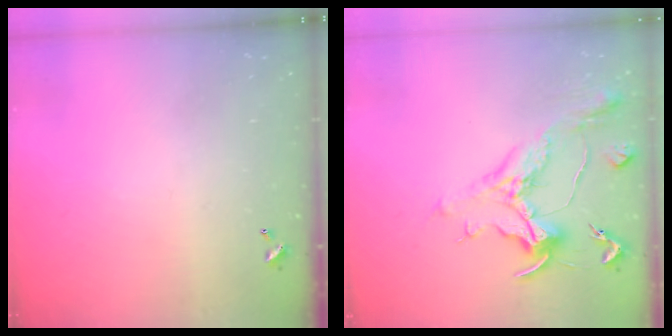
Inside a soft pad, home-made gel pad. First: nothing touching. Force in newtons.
{"total": 1.6, "press": 1.5, "slide": 0.6}